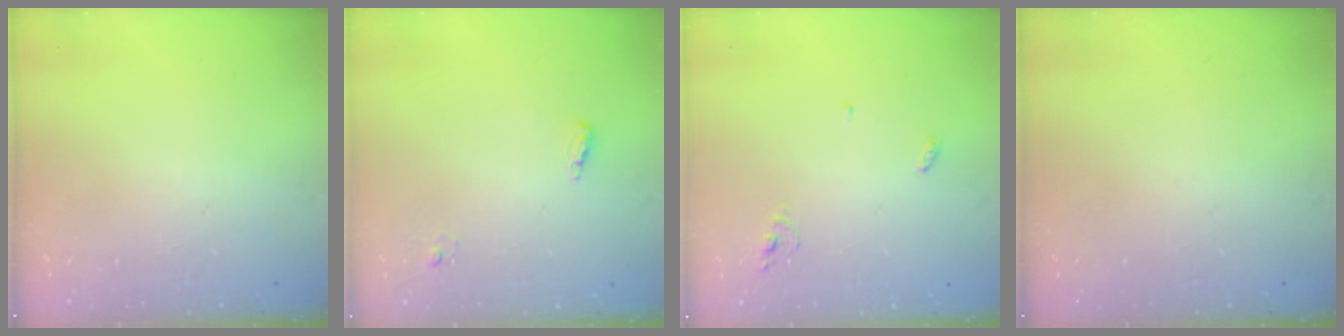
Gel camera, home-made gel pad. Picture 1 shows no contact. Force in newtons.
{"total": 4.6, "press": 4.4, "slide": 1.1}
{"total": 3.8, "press": 3.8, "slide": 0.4}
{"total": 0.0}